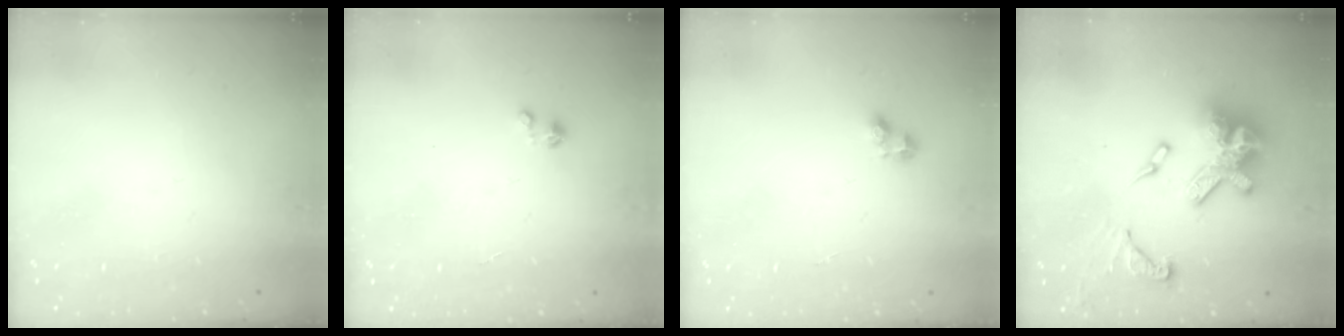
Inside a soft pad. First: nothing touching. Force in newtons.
{"total": 0.0}
{"total": 2.6, "press": 2.6, "slide": 0.2}
{"total": 17.8, "press": 17.7, "slide": 1.7}